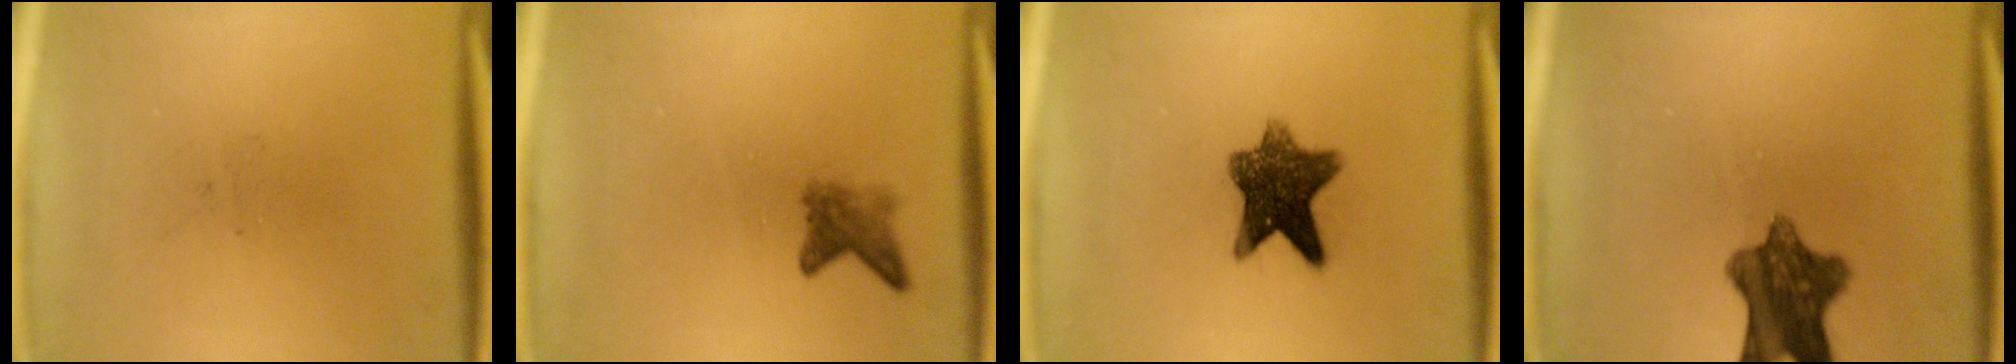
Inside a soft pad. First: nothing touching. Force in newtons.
{"total": 2.3}
{"total": 9.5}
{"total": 9.3}